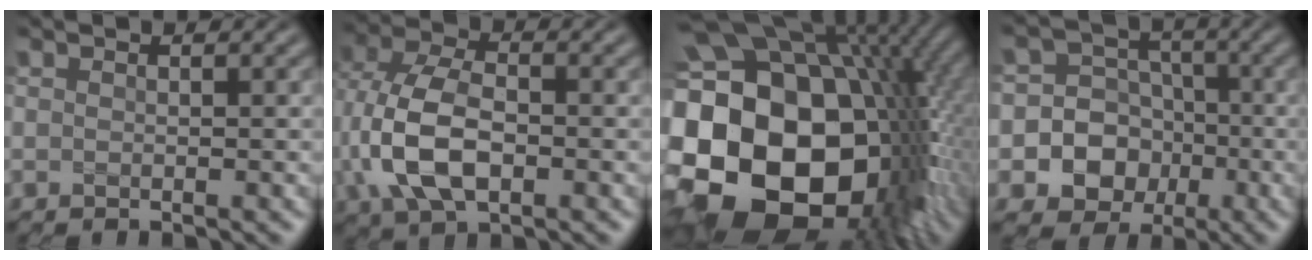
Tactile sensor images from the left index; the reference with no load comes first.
{"total": 8.9, "force": [-1.4, 5.4, 6.9], "torque": [-0.164, 0.001, -0.034]}
{"total": 23.3, "force": [-2.4, 16.6, 16.2], "torque": [-0.310, -0.017, -0.043]}
{"total": 10.5, "force": [-2.6, 9.8, 2.6], "torque": [-0.059, 0.005, -0.061]}